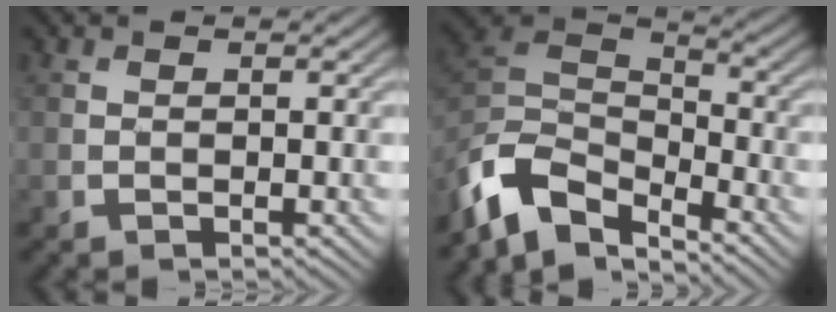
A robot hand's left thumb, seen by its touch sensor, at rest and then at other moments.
{"total": 10.2, "force": [-7.4, 4.6, 5.2], "torque": [-0.117, -0.005, -0.160]}